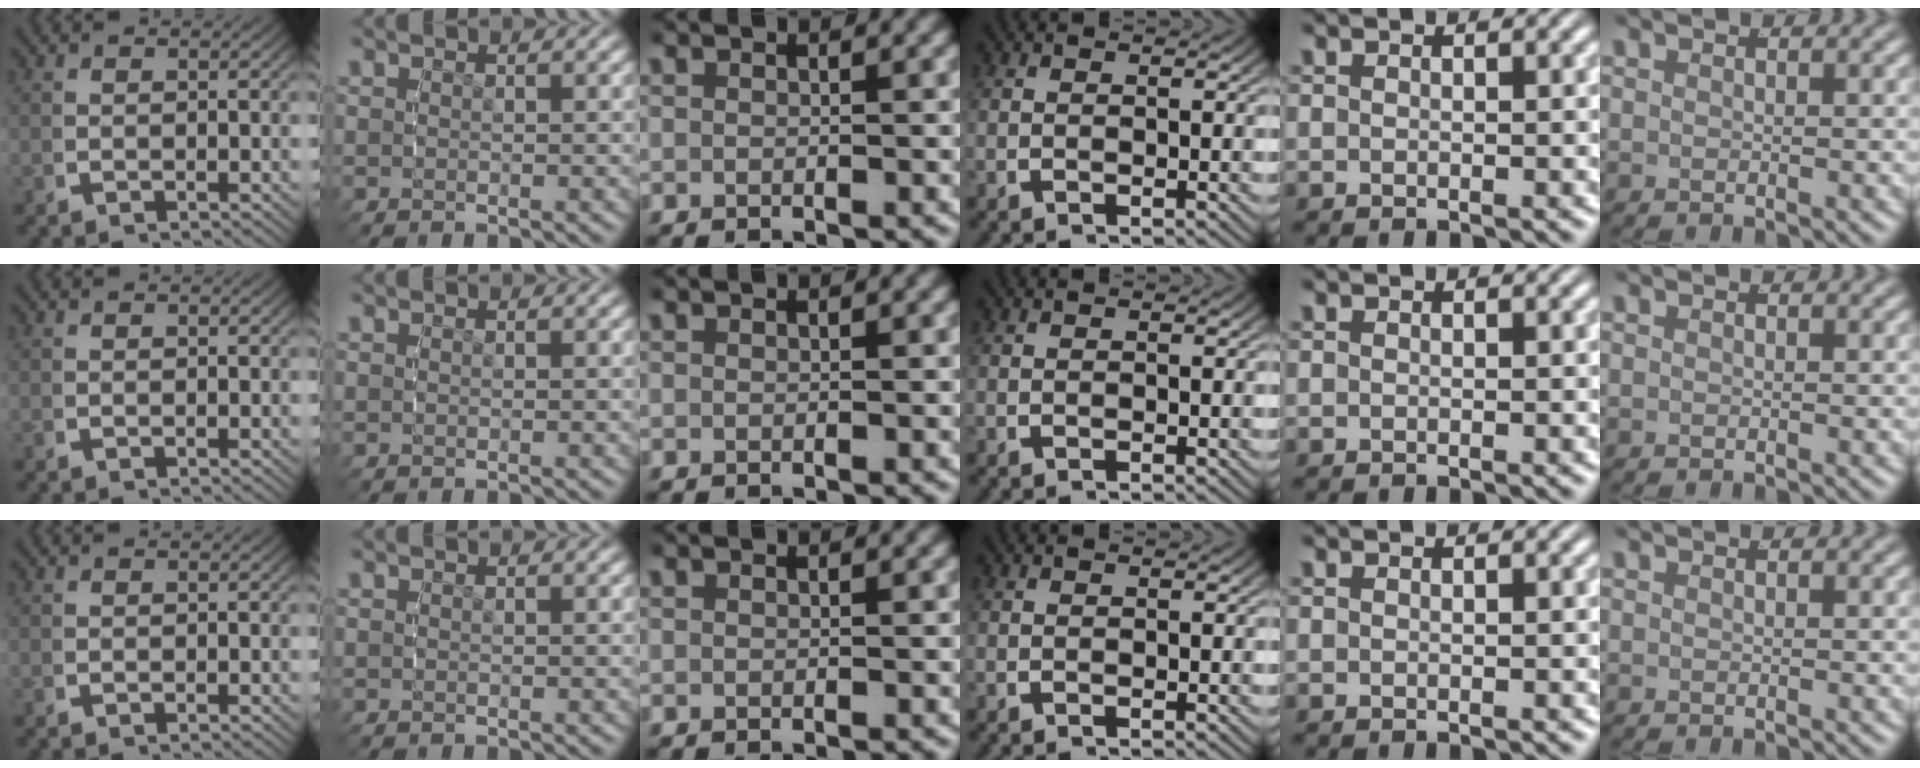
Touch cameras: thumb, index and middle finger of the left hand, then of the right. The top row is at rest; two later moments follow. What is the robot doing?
{"motion": "reach", "object": "button"}